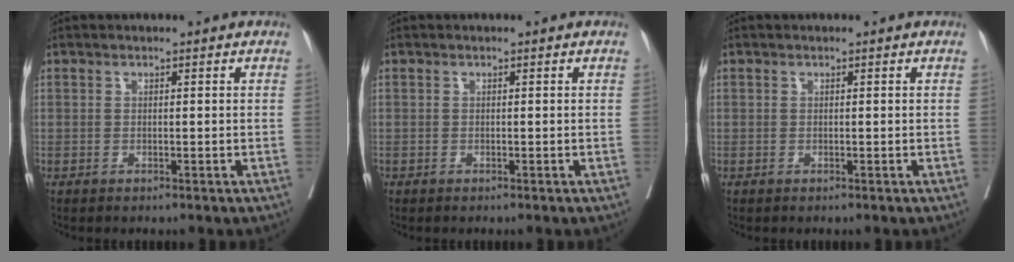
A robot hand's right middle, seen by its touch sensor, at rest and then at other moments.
{"total": 0.0}
{"total": 0.0}